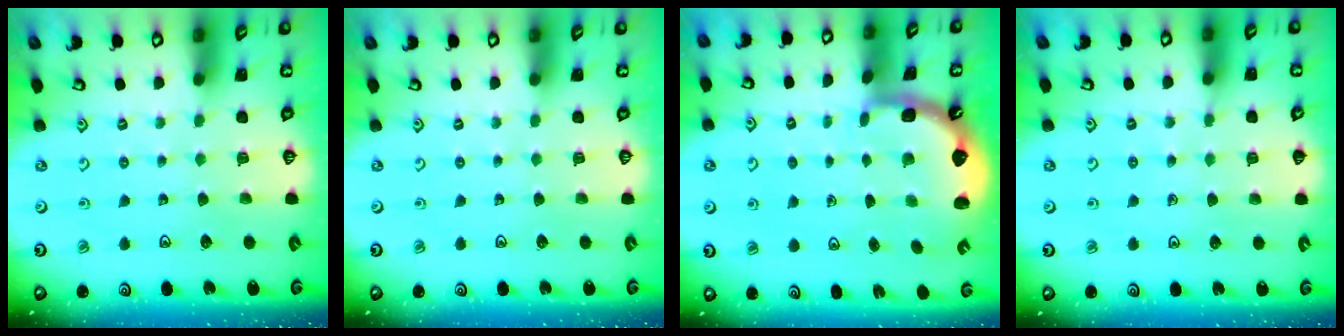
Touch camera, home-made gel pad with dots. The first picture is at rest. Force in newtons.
{"total": 0.0}
{"total": 2.4, "press": 1.5, "slide": 1.9}
{"total": 2.7, "press": 2.6, "slide": 0.5}